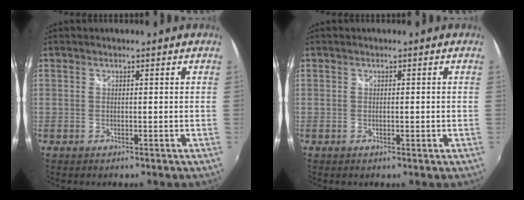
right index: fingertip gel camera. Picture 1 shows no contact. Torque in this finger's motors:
{"motor_torque": [0.11, 0.57, 0.00, 0.00]}